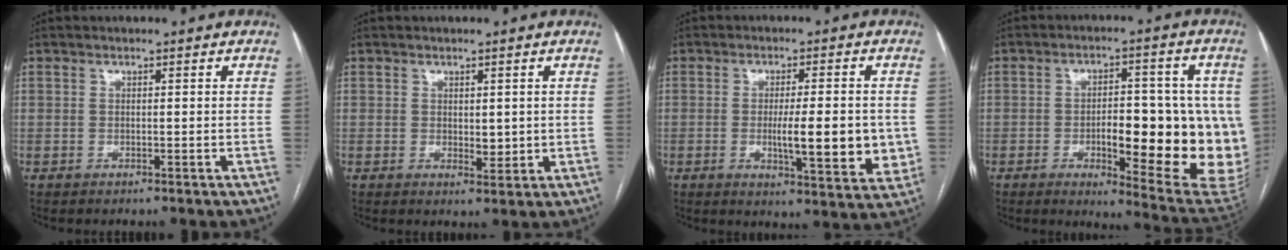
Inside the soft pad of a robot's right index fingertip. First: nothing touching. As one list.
[{"total": 2.5, "force": [0.3, 1.4, 2.0], "torque": [-0.027, -0.009, 0.010]}, {"total": 10.8, "force": [-1.0, 2.3, 10.5], "torque": [-0.146, -0.016, -0.011]}, {"total": 18.7, "force": [-2.5, 4.9, 17.9], "torque": [-0.166, 0.011, -0.013]}]